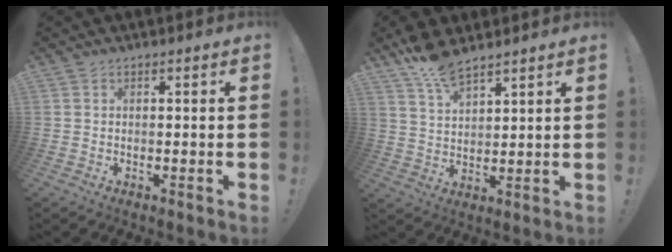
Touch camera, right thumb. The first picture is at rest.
{"total": 8.5, "force": [6.7, 2.6, 4.5], "torque": [-0.083, -0.039, 0.125]}